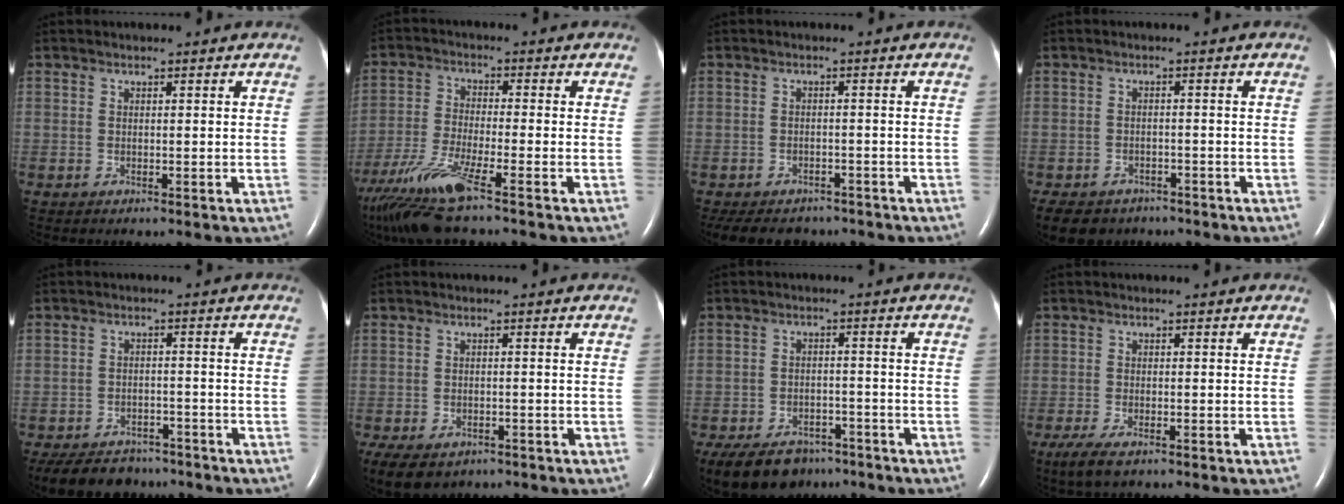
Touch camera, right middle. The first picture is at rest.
{"total": 11.0, "force": [-7.6, 0.1, 7.9], "torque": [-0.164, -0.033, -0.142]}
{"total": 10.6, "force": [-8.8, 5.0, 2.9], "torque": [-0.063, -0.003, -0.111]}
{"total": 9.8, "force": [-7.1, 6.1, 2.8], "torque": [-0.069, -0.011, -0.094]}
{"total": 10.3, "force": [-8.5, 5.0, 3.1], "torque": [-0.057, -0.005, -0.118]}
{"total": 12.8, "force": [-7.5, 8.6, 5.7], "torque": [-0.155, -0.018, -0.094]}
{"total": 12.9, "force": [-9.2, 7.6, 5.0], "torque": [-0.121, -0.008, -0.131]}
{"total": 4.3, "force": [-2.8, 1.3, 3.0], "torque": [-0.066, -0.011, -0.046]}